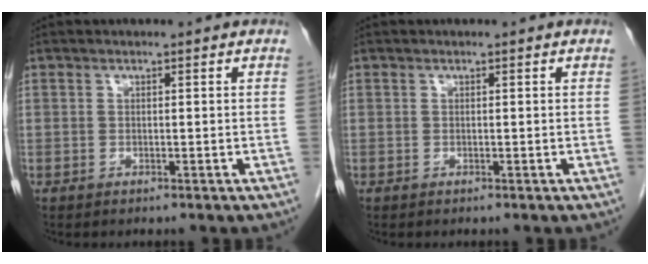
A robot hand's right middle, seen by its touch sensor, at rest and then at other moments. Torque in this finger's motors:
{"motor_torque": [0.00, 0.00, 0.00, -0.01]}